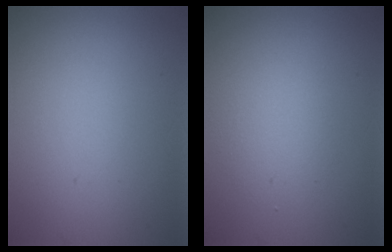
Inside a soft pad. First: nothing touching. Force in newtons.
{"total": 2.2, "press": 2.2, "slide": 0.0}